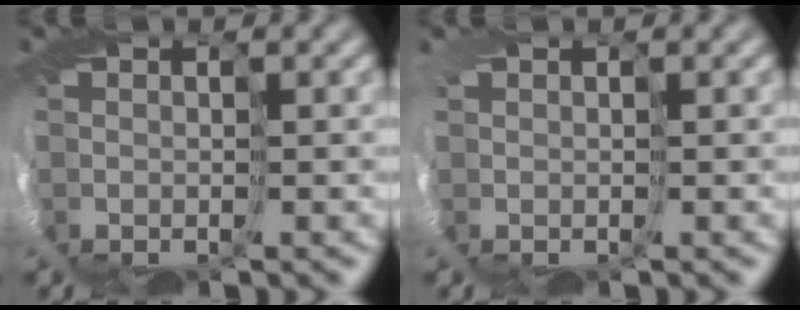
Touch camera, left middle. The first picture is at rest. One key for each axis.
{"total": 1.5, "fx": -0.1, "fy": -1.1, "fz": -1.1, "tx": 0.030, "ty": -0.005, "tz": -0.001}